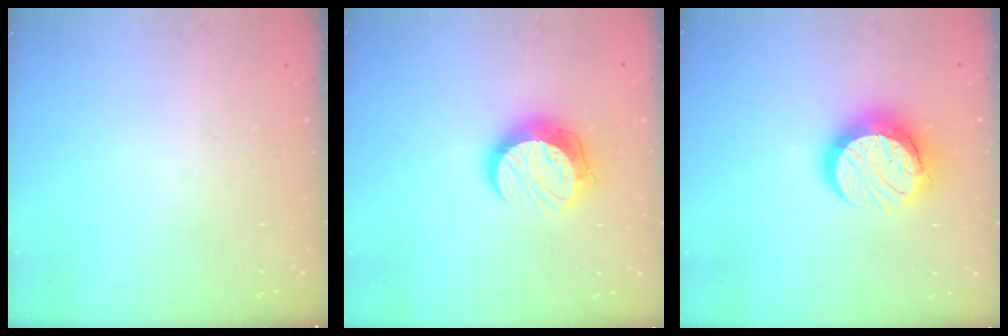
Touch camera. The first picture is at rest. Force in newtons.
{"total": 11.1, "press": 11.0, "slide": 0.7}
{"total": 13.7, "press": 13.6, "slide": 1.1}